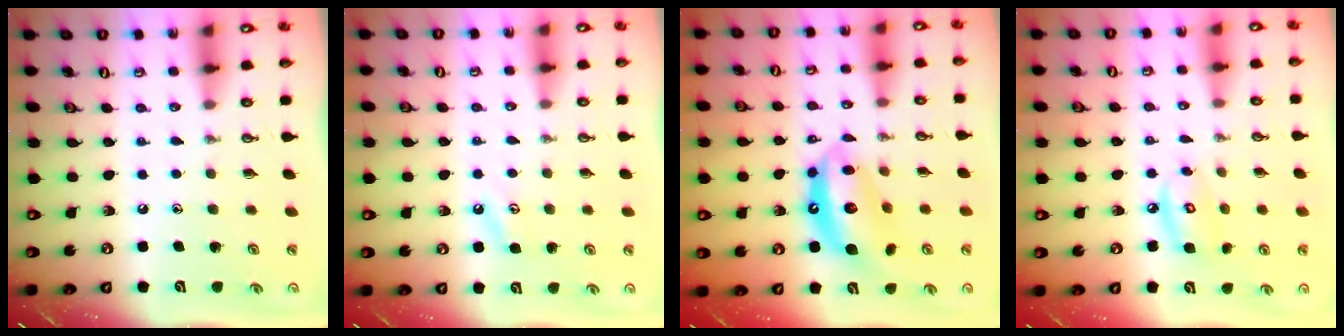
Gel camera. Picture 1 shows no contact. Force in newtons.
{"total": 3.2, "press": 3.2, "slide": 0.5}
{"total": 12.9, "press": 12.9, "slide": 1.0}
{"total": 7.9, "press": 7.9, "slide": 0.6}